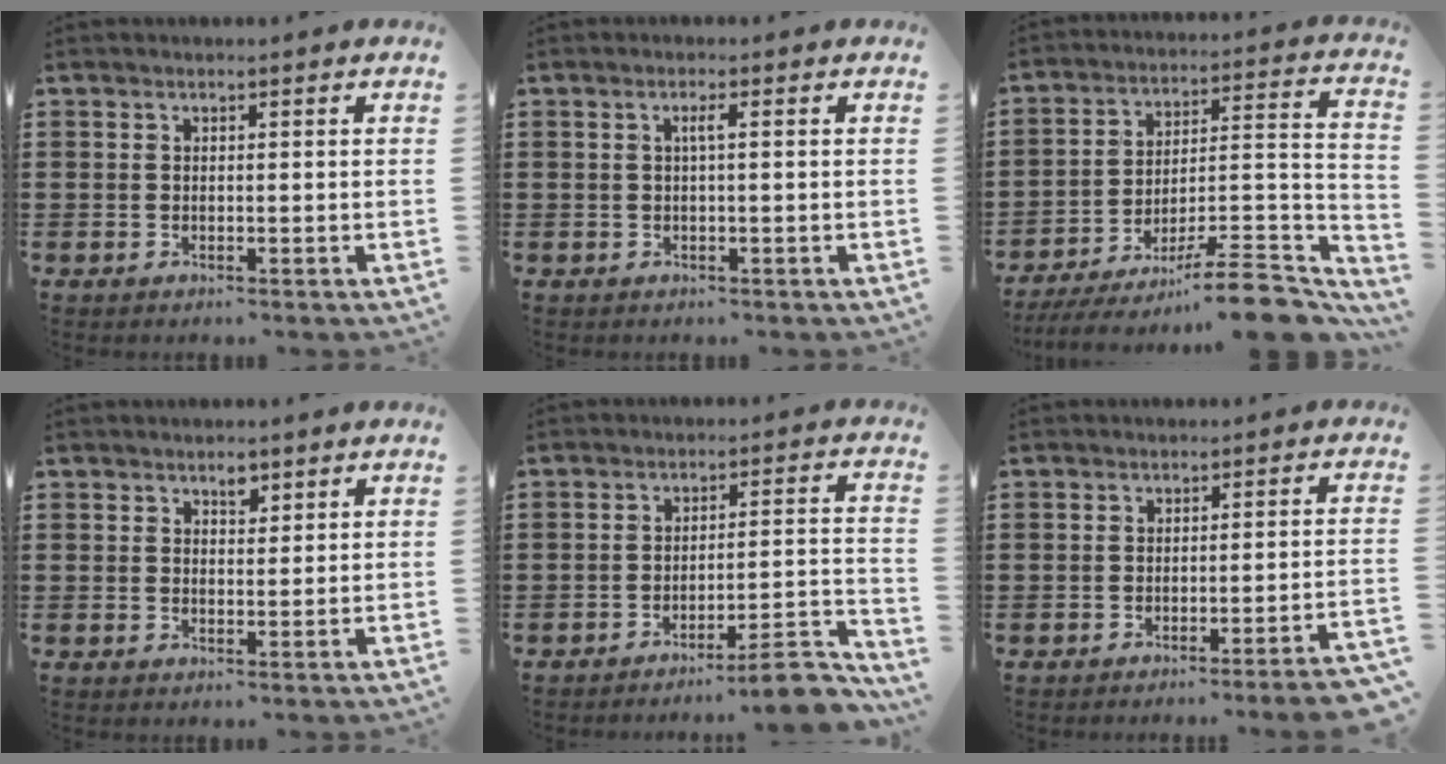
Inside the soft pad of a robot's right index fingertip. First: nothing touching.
{"total": 1.5, "force": [0.0, -0.1, 1.5], "torque": [-0.029, 0.001, -0.003]}
{"total": 11.8, "force": [-9.0, 2.0, 7.3], "torque": [-0.097, 0.029, -0.164]}
{"total": 2.3, "force": [1.6, 1.2, 1.2], "torque": [-0.011, -0.003, 0.025]}
{"total": 7.5, "force": [-6.3, 0.4, 4.1], "torque": [-0.058, 0.003, -0.116]}
{"total": 3.0, "force": [-2.4, -0.5, 1.7], "torque": [-0.028, -0.010, -0.046]}